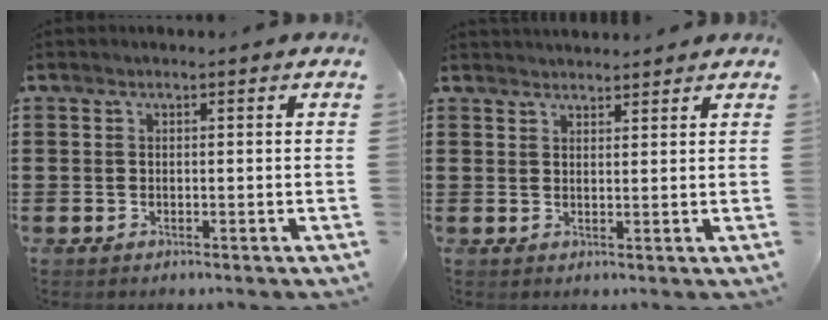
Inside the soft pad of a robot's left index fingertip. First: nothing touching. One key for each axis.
{"total": 2.0, "fx": 2.0, "fy": 0.1, "fz": -0.1, "tx": -0.003, "ty": -0.002, "tz": 0.039}